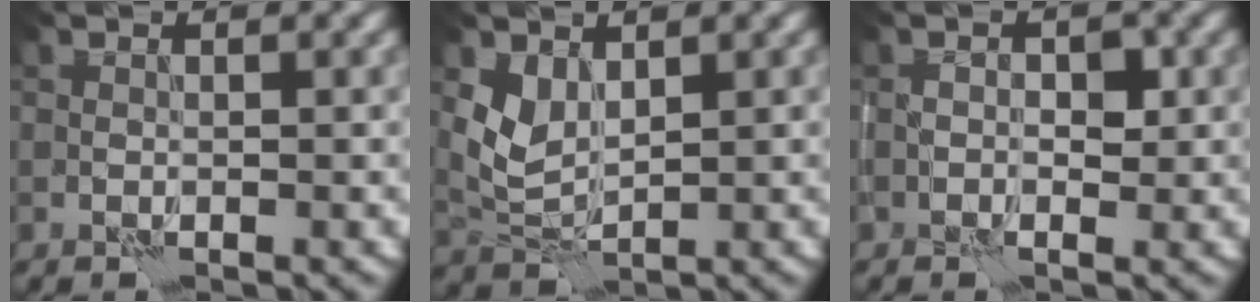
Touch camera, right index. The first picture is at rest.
{"total": 2.5, "force": [2.0, 0.9, 1.1], "torque": [-0.029, -0.007, 0.049]}
{"total": 1.1, "force": [0.0, 0.6, 0.9], "torque": [-0.008, 0.001, -0.001]}